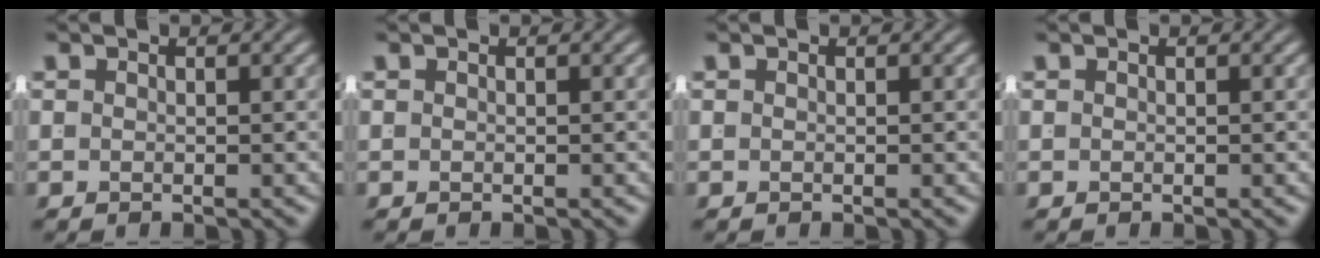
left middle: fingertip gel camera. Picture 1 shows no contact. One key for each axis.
{"total": 0.0}
{"total": 0.0}
{"total": 0.0}